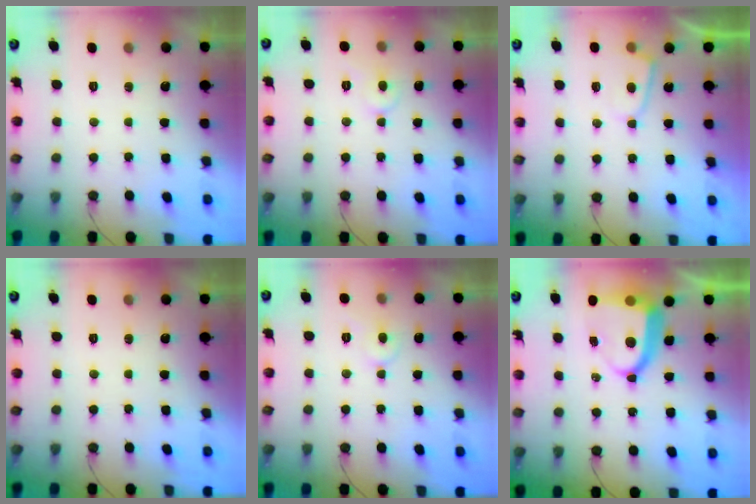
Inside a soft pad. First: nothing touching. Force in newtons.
{"total": 4.3, "press": 4.2, "slide": 0.4}
{"total": 3.9, "press": 3.8, "slide": 0.4}
{"total": 0.0}
{"total": 4.3, "press": 4.2, "slide": 0.4}
{"total": 9.5, "press": 9.4, "slide": 1.5}